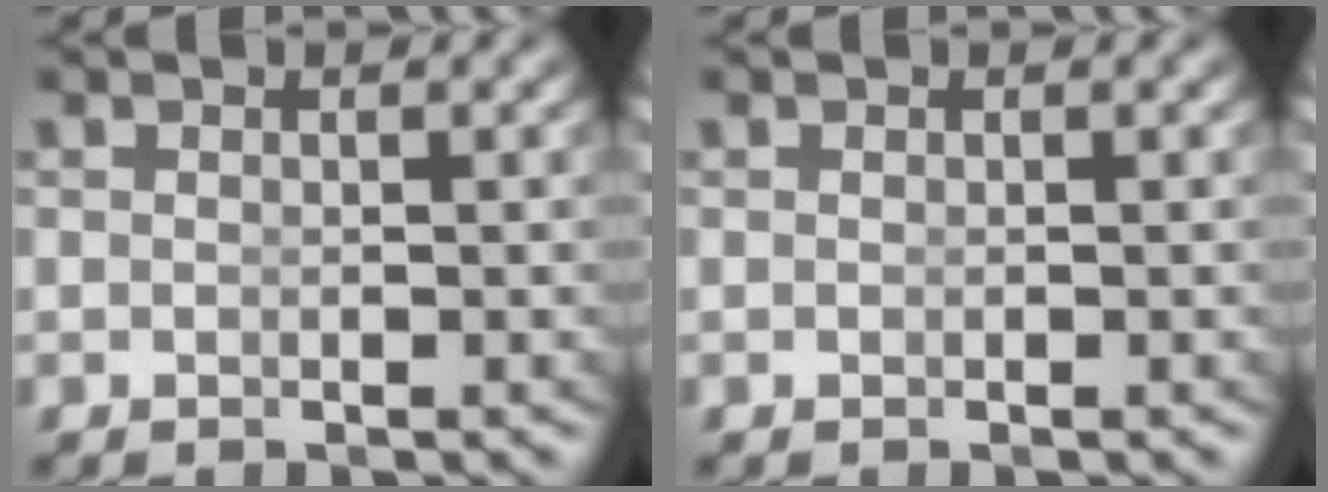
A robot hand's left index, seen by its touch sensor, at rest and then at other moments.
{"total": 0.0}